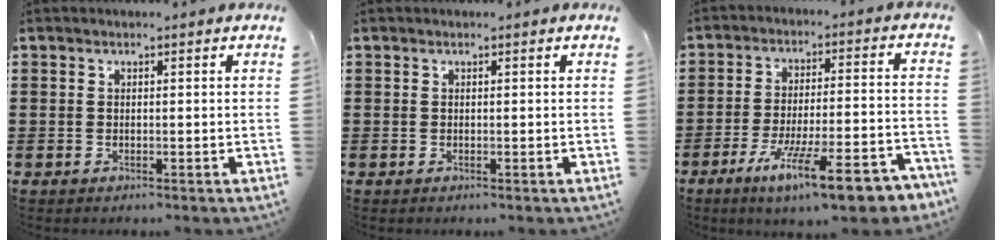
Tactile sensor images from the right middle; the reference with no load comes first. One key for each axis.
{"total": 0.0}
{"total": 12.7, "fx": -8.8, "fy": 1.7, "fz": 9.0, "tx": -0.152, "ty": 0.014, "tz": -0.154}